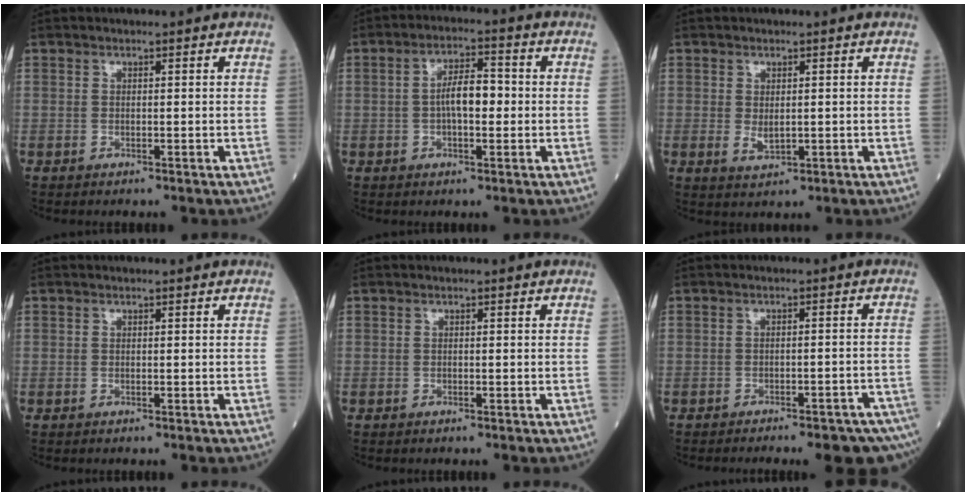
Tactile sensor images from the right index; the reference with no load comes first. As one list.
[{"total": 5.7, "force": [-0.3, 2.0, 5.3], "torque": [-0.099, 0.014, -0.008]}, {"total": 2.5, "force": [0.0, 1.4, 2.1], "torque": [-0.035, -0.005, 0.007]}, {"total": 0.0}, {"total": 0.0}, {"total": 11.7, "force": [-9.7, 2.2, 6.2], "torque": [-0.044, 0.007, -0.111]}]